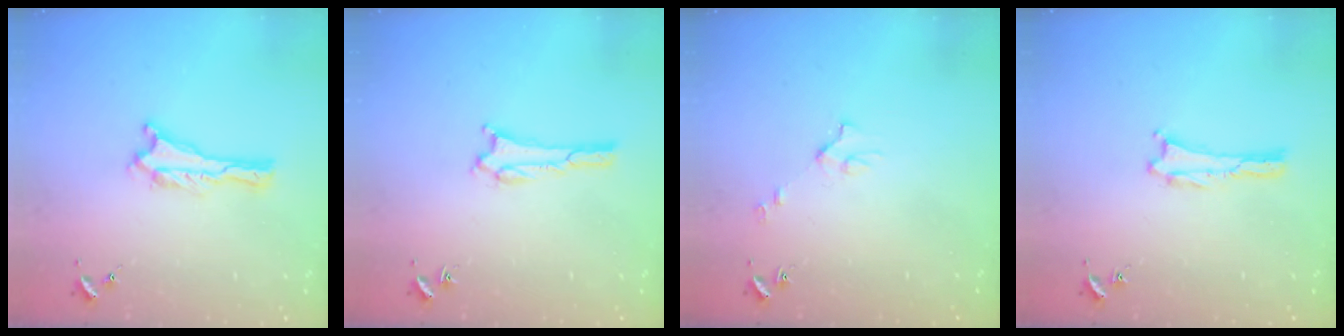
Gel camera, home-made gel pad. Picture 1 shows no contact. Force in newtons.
{"total": 1.5, "press": 1.5, "slide": 0.2}
{"total": 3.1, "press": 3.1, "slide": 0.3}
{"total": 0.0}